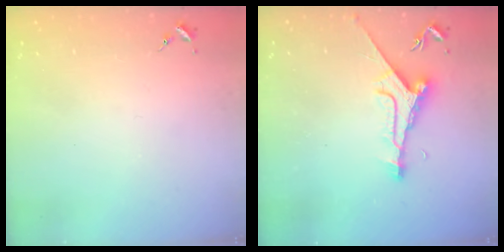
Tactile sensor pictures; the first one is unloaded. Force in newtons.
{"total": 9.5, "press": 9.5, "slide": 0.8}